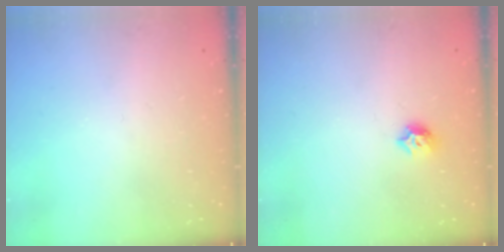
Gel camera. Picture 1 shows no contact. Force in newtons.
{"total": 6.3, "press": 6.3, "slide": 0.8}